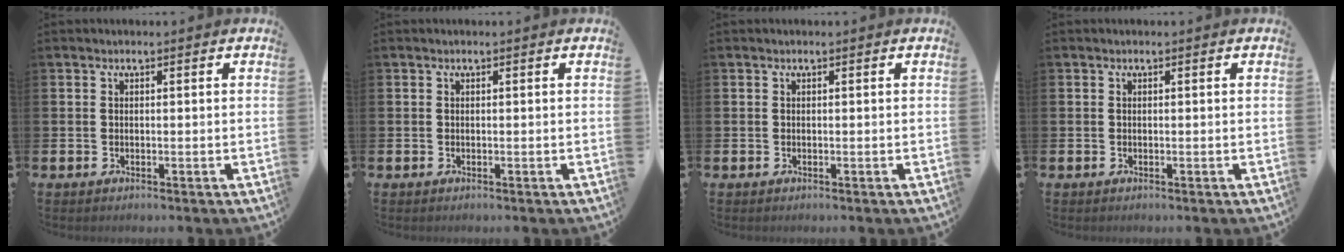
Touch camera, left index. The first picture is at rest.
{"total": 0.0}
{"total": 0.0}
{"total": 0.0}